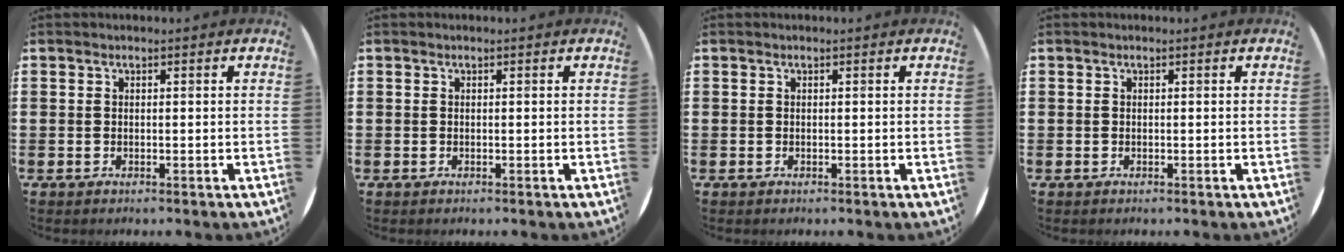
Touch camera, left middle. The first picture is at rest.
{"total": 0.0}
{"total": 0.0}
{"total": 0.0}